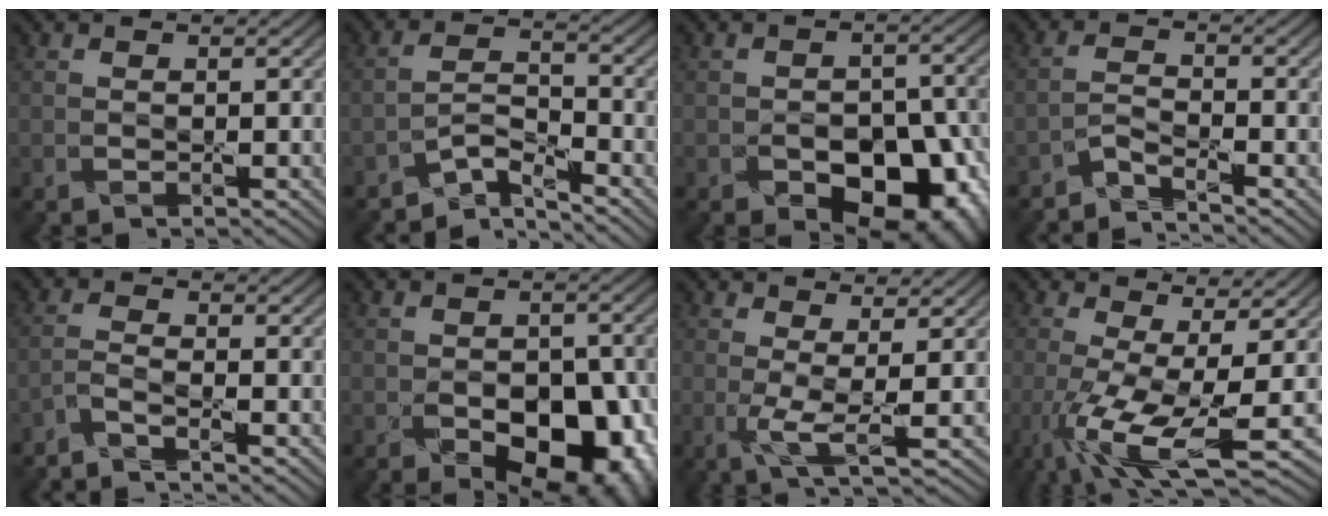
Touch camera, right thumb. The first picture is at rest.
{"total": 5.0, "force": [-4.5, 1.1, 2.0], "torque": [-0.038, 0.003, -0.096]}
{"total": 12.1, "force": [-5.7, 7.2, 8.0], "torque": [-0.102, -0.014, -0.075]}
{"total": 3.0, "force": [-2.8, 0.3, 0.8], "torque": [-0.020, -0.001, -0.069]}
{"total": 2.6, "force": [-2.3, 0.3, 1.2], "torque": [-0.021, -0.004, -0.063]}
{"total": 13.4, "force": [-6.1, 8.2, 8.7], "torque": [-0.094, -0.022, -0.068]}
{"total": 3.2, "force": [0.2, 0.4, 3.2], "torque": [-0.067, -0.003, 0.003]}
{"total": 9.6, "force": [-3.0, 2.2, 8.8], "torque": [-0.178, -0.015, -0.049]}